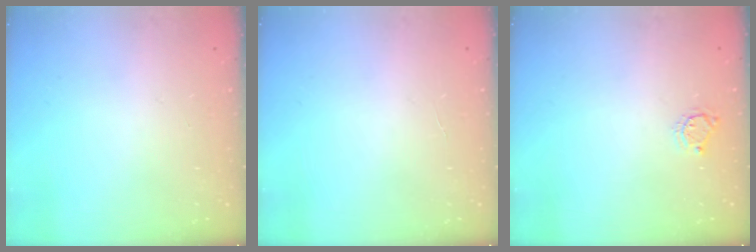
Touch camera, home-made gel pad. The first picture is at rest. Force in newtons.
{"total": 1.3, "press": 1.3, "slide": 0.1}
{"total": 3.6, "press": 3.5, "slide": 0.4}